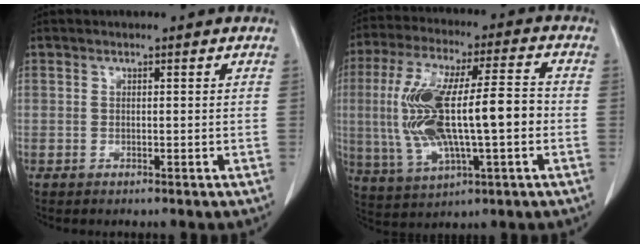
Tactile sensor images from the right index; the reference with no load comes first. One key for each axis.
{"total": 17.5, "fx": -1.3, "fy": 4.2, "fz": 16.9, "tx": -0.339, "ty": 0.015, "tz": -0.012}